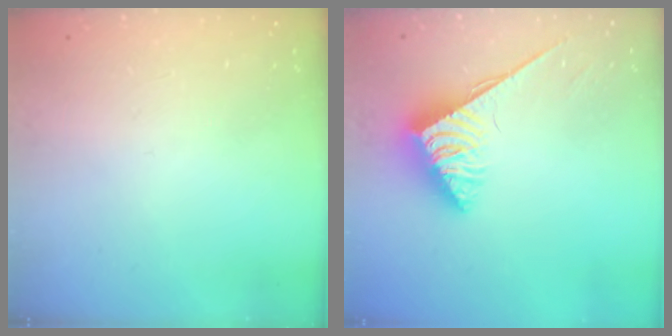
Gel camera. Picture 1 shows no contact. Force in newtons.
{"total": 3.8, "press": 3.7, "slide": 0.6}